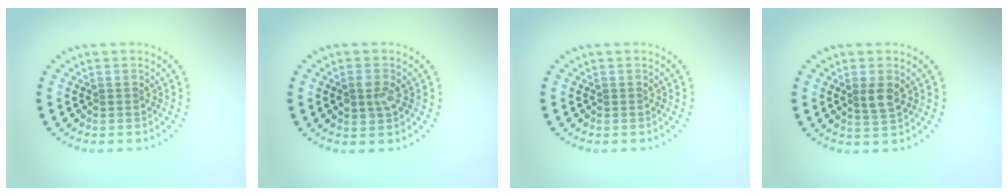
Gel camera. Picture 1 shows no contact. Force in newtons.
{"total": 2.1, "press": 2.1, "slide": 0.2}
{"total": 0.0}
{"total": 1.9, "press": 1.8, "slide": 0.7}